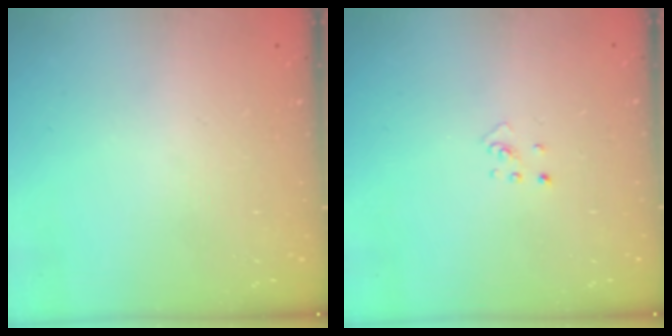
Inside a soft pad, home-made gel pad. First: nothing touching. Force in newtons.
{"total": 2.0, "press": 2.0, "slide": 0.3}